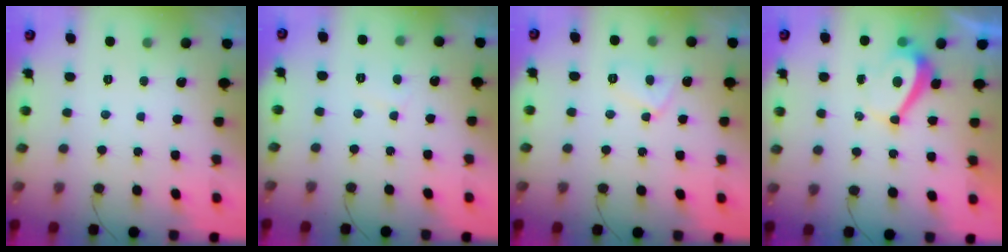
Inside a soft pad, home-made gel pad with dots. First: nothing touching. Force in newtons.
{"total": 2.8, "press": 2.8, "slide": 0.3}
{"total": 6.5, "press": 6.4, "slide": 0.6}
{"total": 4.4, "press": 4.3, "slide": 0.6}